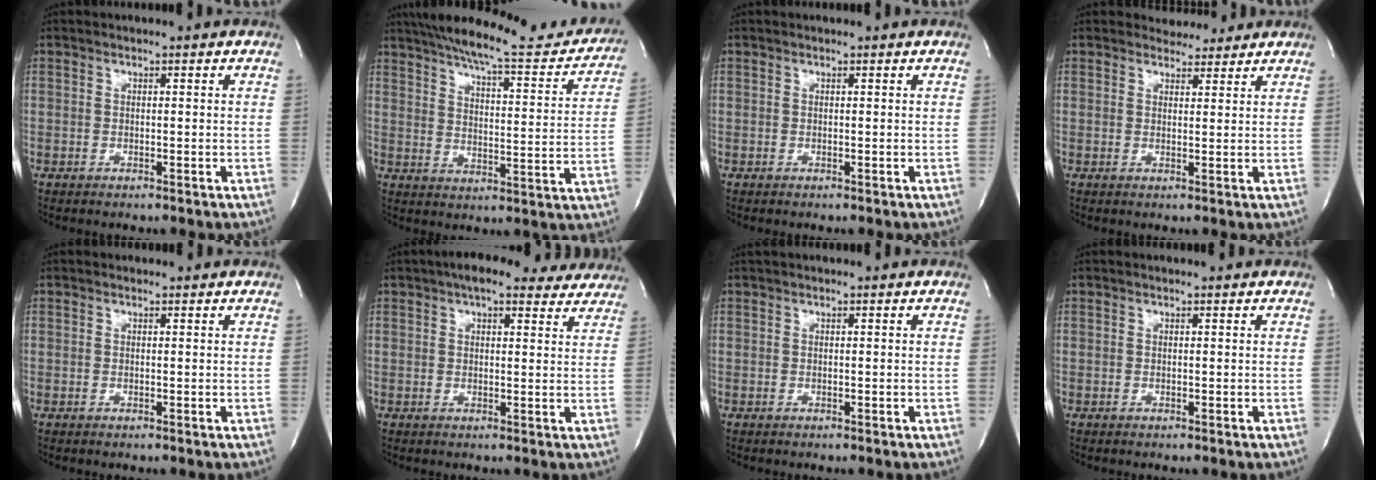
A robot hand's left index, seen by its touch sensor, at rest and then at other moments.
{"total": 22.9, "force": [20.5, 3.4, 9.5], "torque": [-0.147, -0.031, 0.263]}
{"total": 0.0}
{"total": 3.0, "force": [2.8, 1.1, 0.0], "torque": [-0.003, 0.002, 0.039]}
{"total": 0.7, "force": [0.7, 0.2, 0.0], "torque": [-0.008, 0.004, 0.009]}
{"total": 12.9, "force": [11.0, 4.0, 5.5], "torque": [-0.058, 0.033, 0.129]}
{"total": 2.4, "force": [2.1, 0.4, 1.1], "torque": [-0.017, 0.032, 0.032]}
{"total": 1.0, "force": [0.9, 0.1, 0.2], "torque": [-0.010, 0.005, 0.012]}